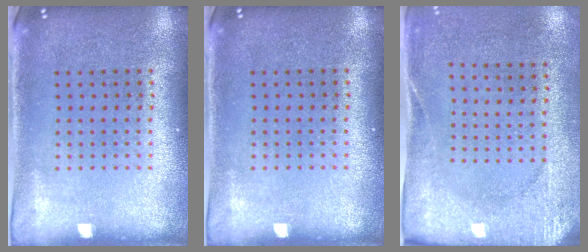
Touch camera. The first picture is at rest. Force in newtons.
{"total": 0.0}
{"total": 2.6, "press": 2.1, "slide": 1.6}